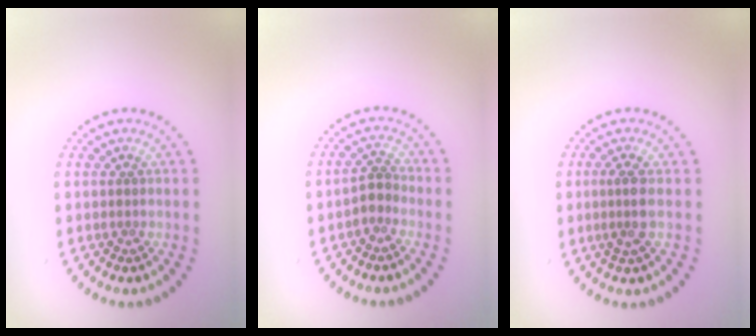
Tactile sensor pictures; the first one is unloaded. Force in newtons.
{"total": 1.7, "press": 1.2, "slide": 1.2}
{"total": 2.1, "press": 1.7, "slide": 1.2}